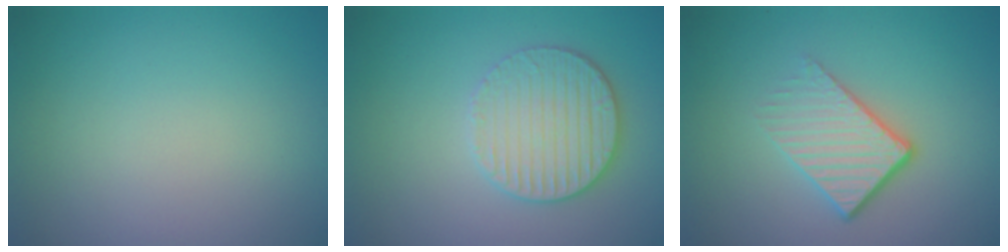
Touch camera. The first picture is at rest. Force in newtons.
{"total": 3.5, "press": 3.4, "slide": 0.5}
{"total": 4.1, "press": 2.6, "slide": 3.1}